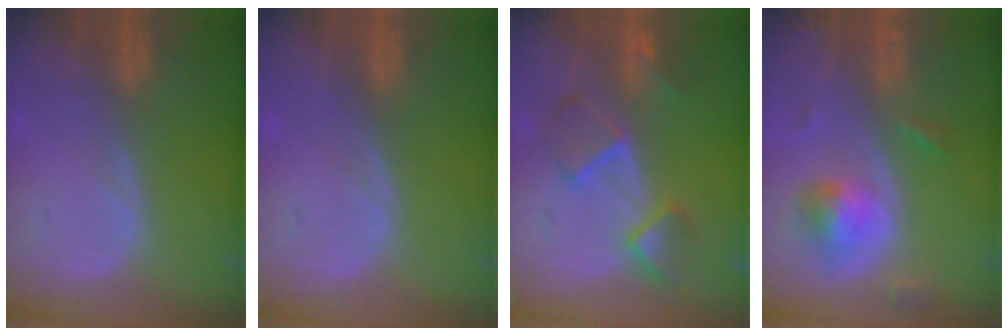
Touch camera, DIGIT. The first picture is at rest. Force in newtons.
{"total": 0.5, "press": 0.1, "slide": 0.5}
{"total": 6.2, "press": 6.1, "slide": 0.3}
{"total": 5.3, "press": 5.1, "slide": 1.5}